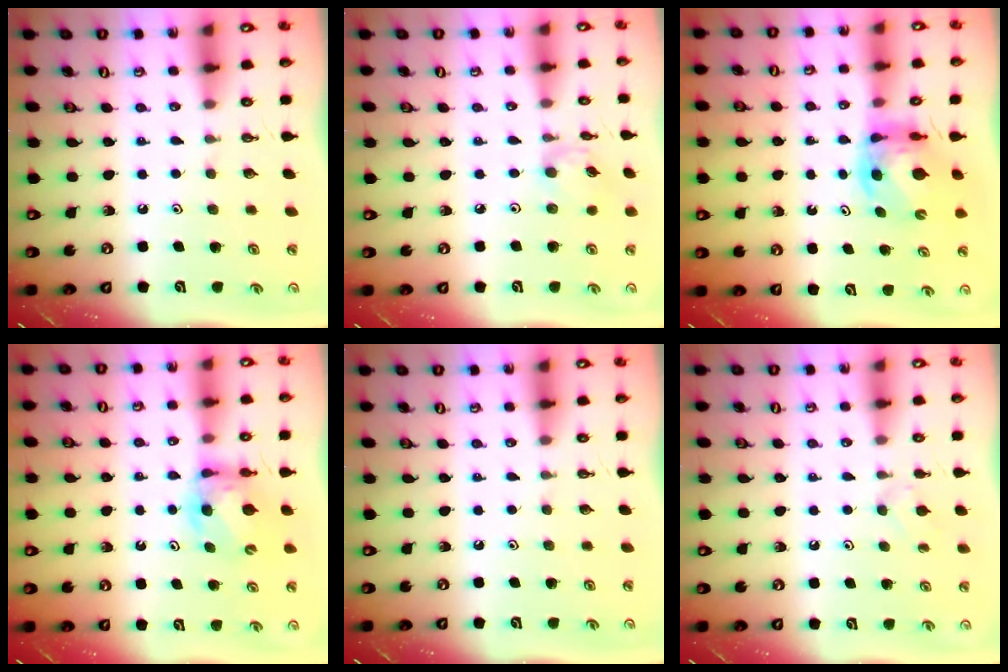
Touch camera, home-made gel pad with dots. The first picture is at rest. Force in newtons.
{"total": 4.7, "press": 4.7, "slide": 0.3}
{"total": 6.7, "press": 6.7, "slide": 0.7}
{"total": 6.4, "press": 6.4, "slide": 0.3}
{"total": 0.0}
{"total": 3.5, "press": 3.5, "slide": 0.6}